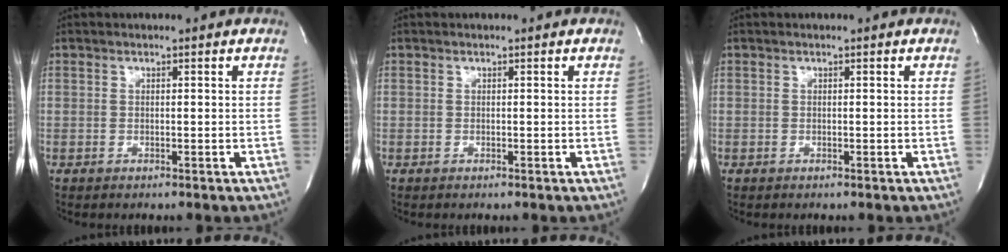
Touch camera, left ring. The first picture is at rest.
{"total": 0.0}
{"total": 0.0}